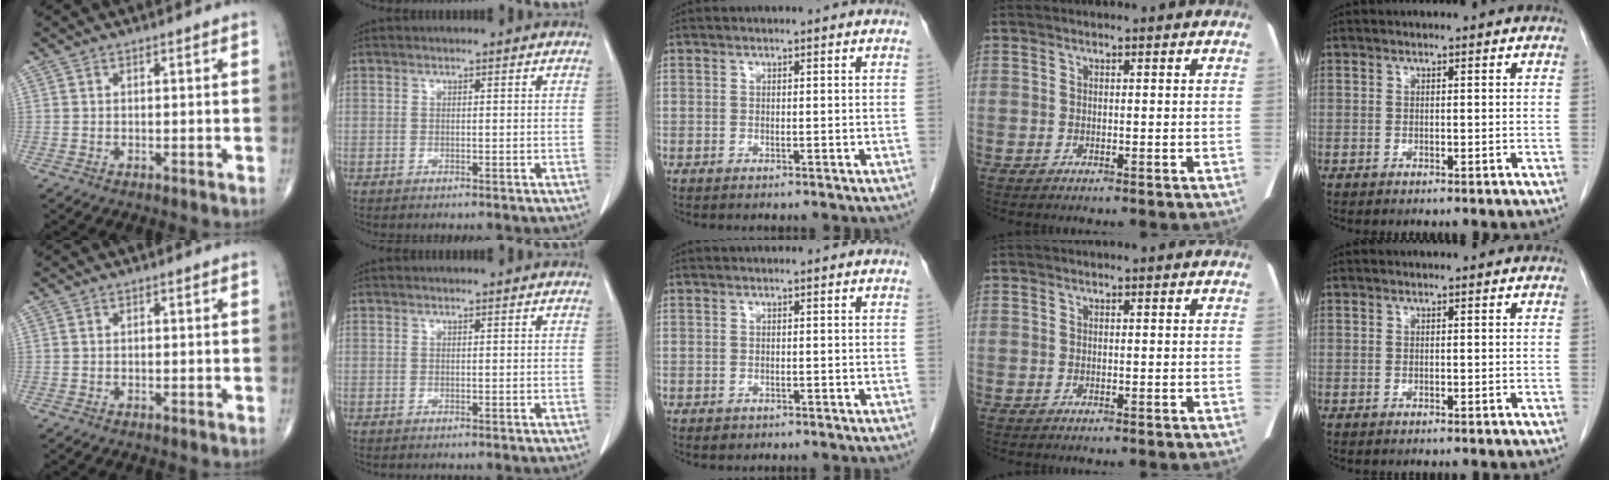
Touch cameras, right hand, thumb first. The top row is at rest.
{"middle": {"total": 0.9, "force": [-0.6, 0.6, 0.2], "torque": [-0.007, 0.001, -0.005]}}